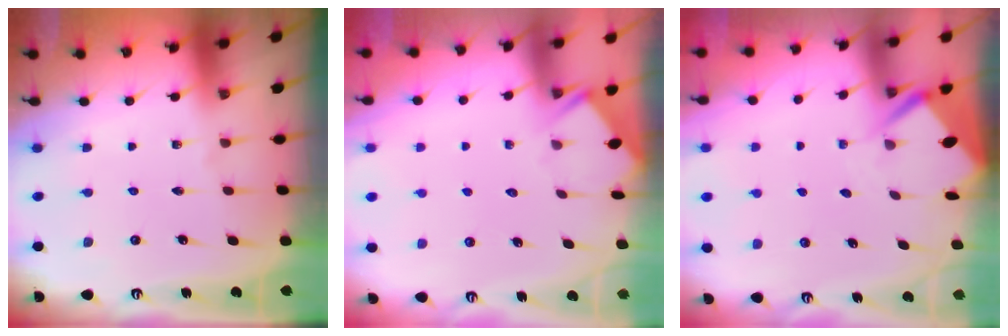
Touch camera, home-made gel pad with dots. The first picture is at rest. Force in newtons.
{"total": 3.9, "press": 3.8, "slide": 0.4}
{"total": 3.6, "press": 3.6, "slide": 0.4}